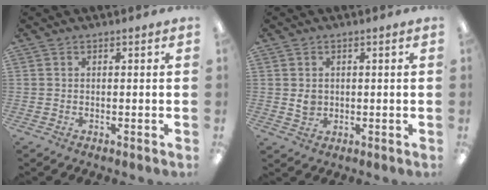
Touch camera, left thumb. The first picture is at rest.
{"total": 2.9, "force": [0.5, 2.6, 1.3], "torque": [-0.018, 0.001, 0.008]}